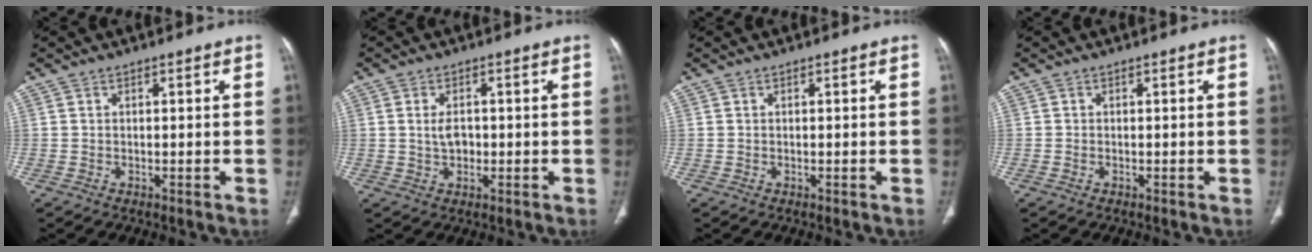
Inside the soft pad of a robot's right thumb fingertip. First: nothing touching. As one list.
[{"total": 3.3, "force": [0.1, 2.2, 2.4], "torque": [-0.040, 0.004, 0.004]}, {"total": 0.0}, {"total": 0.0}]